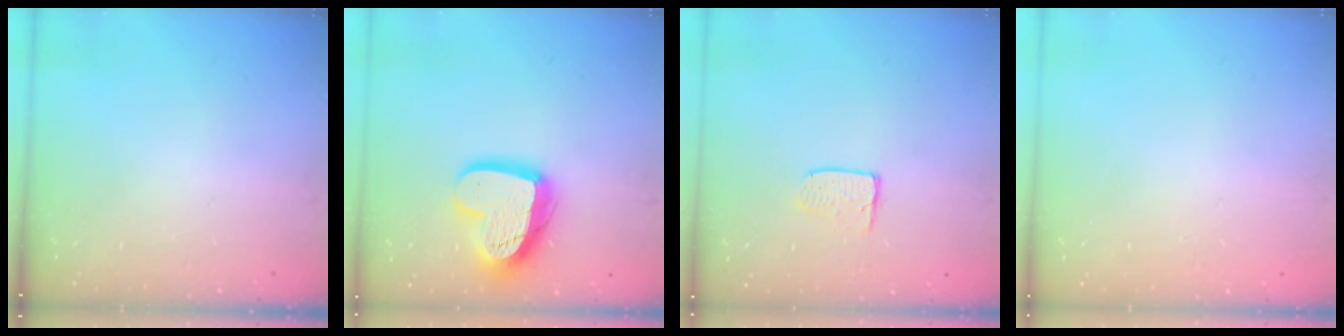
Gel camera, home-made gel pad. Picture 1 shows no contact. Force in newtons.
{"total": 18.3, "press": 18.2, "slide": 1.6}
{"total": 4.7, "press": 4.7, "slide": 0.4}
{"total": 0.0}